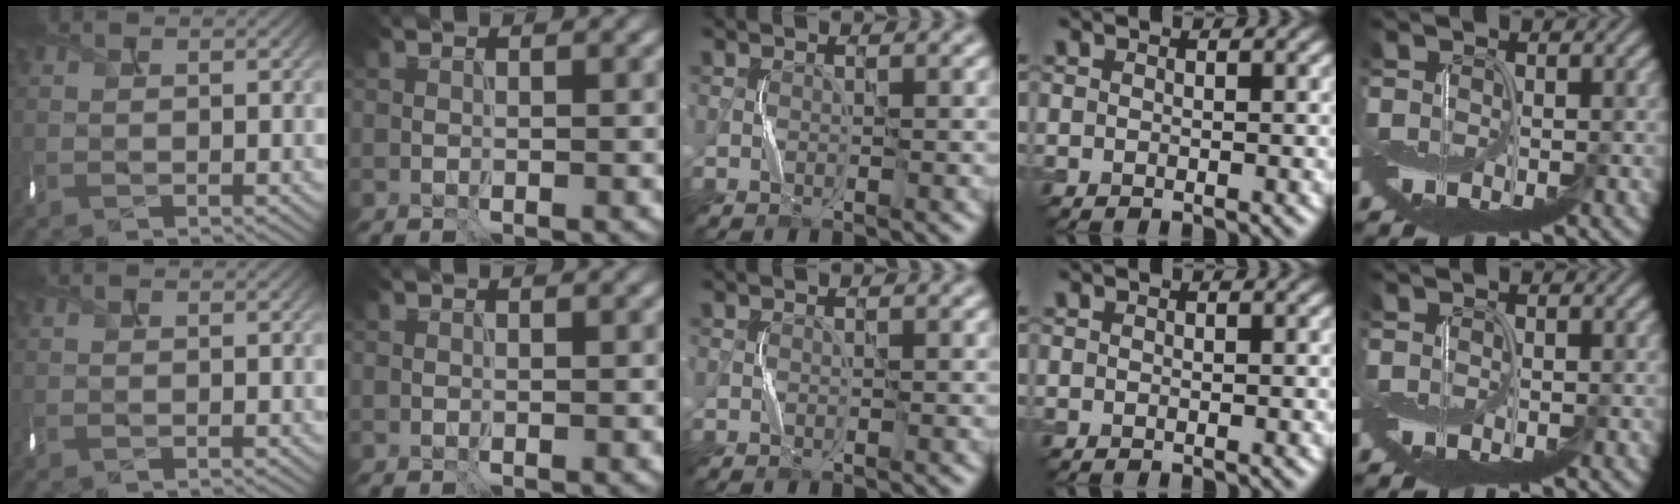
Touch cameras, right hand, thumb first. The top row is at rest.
{}